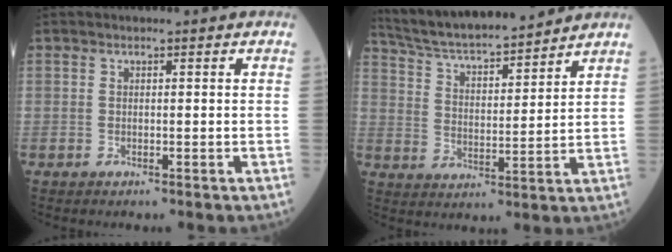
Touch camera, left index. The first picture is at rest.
{"total": 16.9, "force": [15.4, 1.7, 6.7], "torque": [-0.123, 0.017, 0.258]}